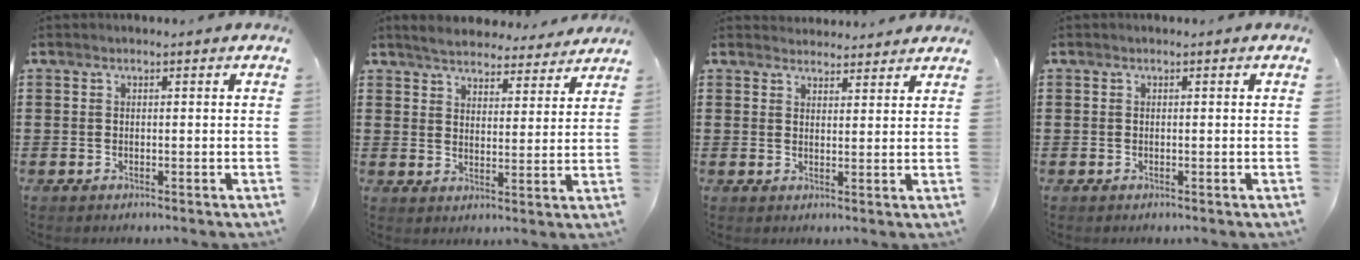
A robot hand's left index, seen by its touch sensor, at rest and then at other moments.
{"total": 4.8, "force": [4.7, 0.8, 0.6], "torque": [-0.034, -0.021, 0.084]}
{"total": 2.7, "force": [2.7, 0.4, -0.1], "torque": [-0.005, -0.007, 0.052]}
{"total": 0.0}